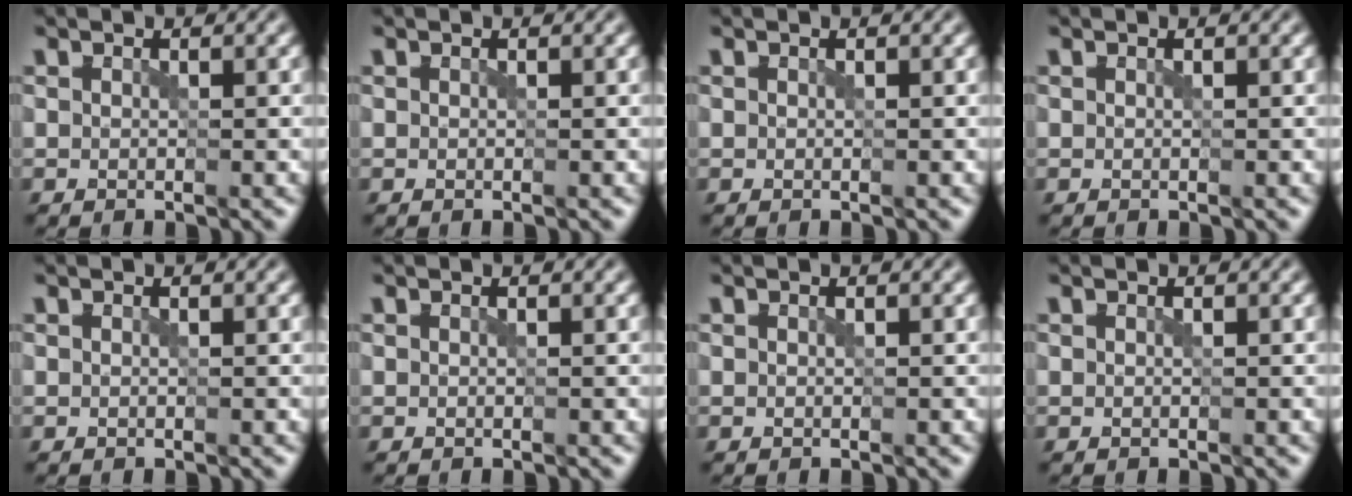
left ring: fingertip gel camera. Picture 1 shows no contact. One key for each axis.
{"total": 0.0}
{"total": 0.0}
{"total": 0.0}
{"total": 0.0}
{"total": 0.0}
{"total": 0.0}
{"total": 0.0}